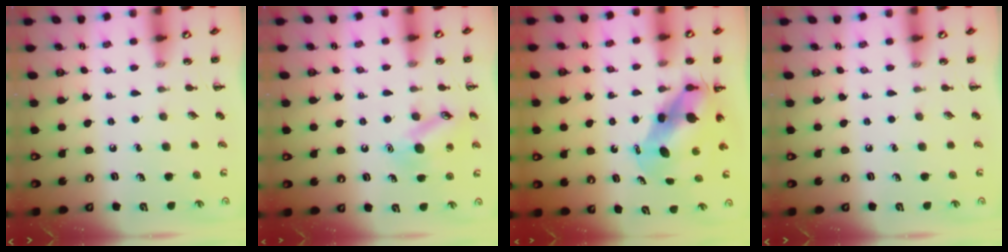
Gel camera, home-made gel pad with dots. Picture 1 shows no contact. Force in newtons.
{"total": 11.8, "press": 11.8, "slide": 1.1}
{"total": 6.4, "press": 6.2, "slide": 1.6}
{"total": 0.0}